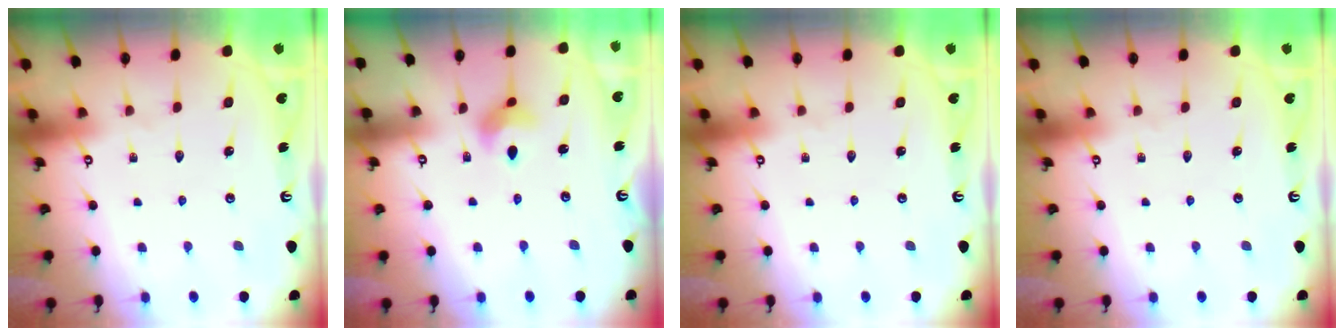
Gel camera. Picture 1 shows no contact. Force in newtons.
{"total": 5.9, "press": 5.9, "slide": 0.6}
{"total": 0.0}
{"total": 0.0}